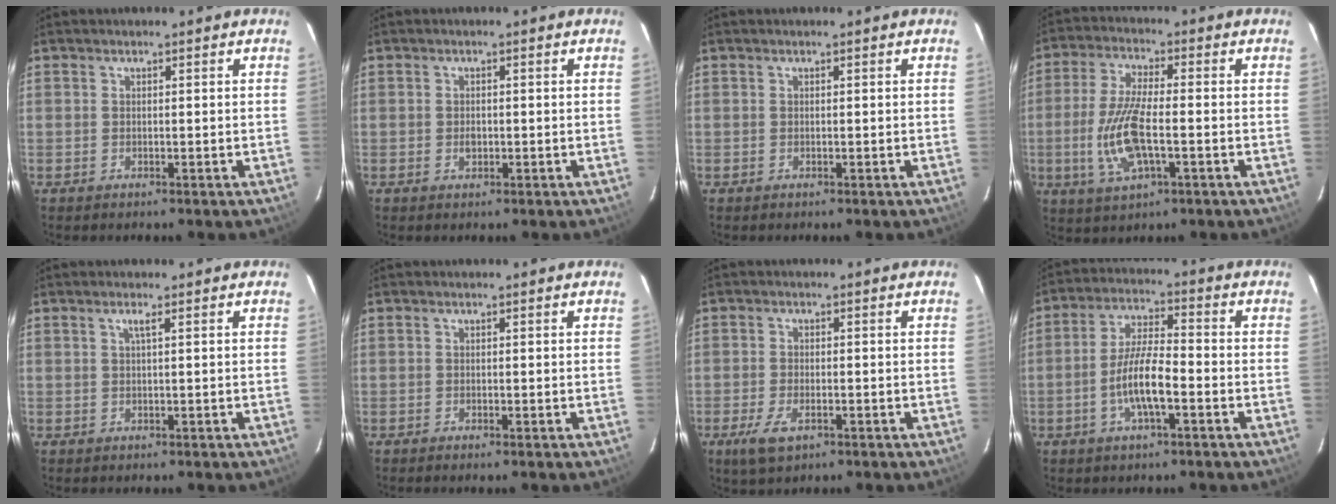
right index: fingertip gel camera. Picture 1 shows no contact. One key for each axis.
{"total": 1.4, "fx": -0.3, "fy": 1.1, "fz": 0.8, "tx": -0.014, "ty": 0.003, "tz": -0.004}
{"total": 0.0}
{"total": 11.1, "fx": -2.5, "fy": 3.7, "fz": 10.2, "tx": -0.215, "ty": -0.005, "tz": -0.049}
{"total": 1.0, "fx": 0.3, "fy": -0.3, "fz": 0.9, "tx": -0.016, "ty": 0.002, "tz": 0.005}
{"total": 0.0}
{"total": 5.1, "fx": -2.7, "fy": 2.3, "fz": 3.7, "tx": -0.091, "ty": -0.010, "tz": -0.047}
{"total": 8.4, "fx": -3.0, "fy": 1.9, "fz": 7.5, "tx": -0.153, "ty": 0.002, "tz": -0.057}